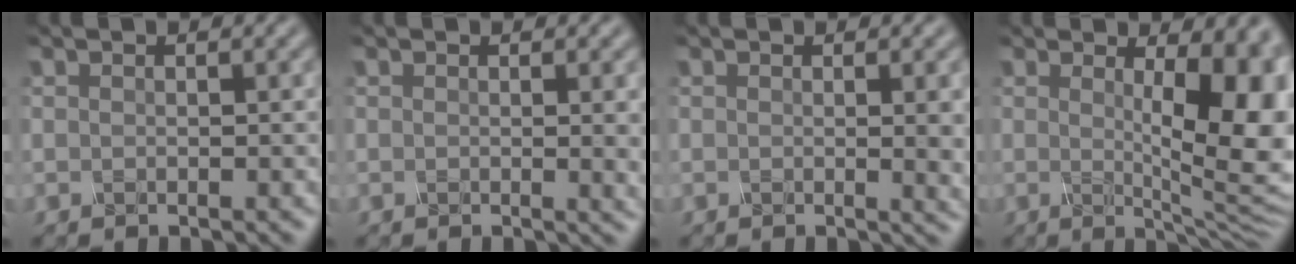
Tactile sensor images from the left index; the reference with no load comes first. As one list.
[{"total": 2.6, "force": [0.1, 0.8, 2.5], "torque": [-0.020, -0.002, -0.001]}, {"total": 3.4, "force": [0.2, 1.0, 3.3], "torque": [-0.030, -0.001, 0.001]}, {"total": 11.3, "force": [0.9, 3.4, 10.7], "torque": [-0.107, -0.004, 0.014]}]